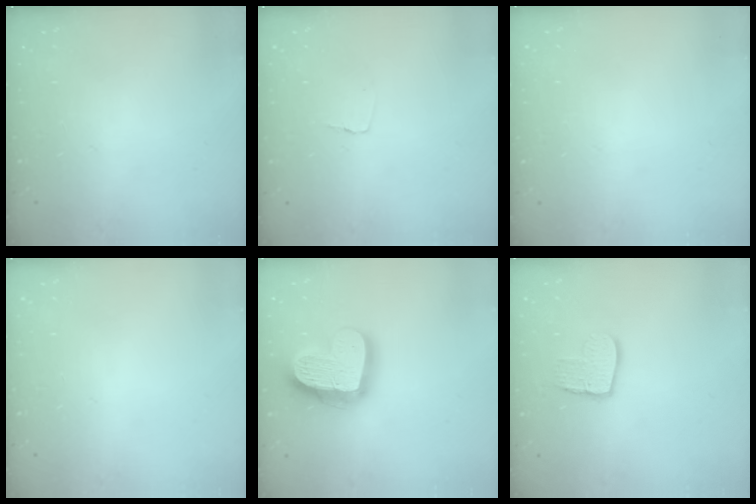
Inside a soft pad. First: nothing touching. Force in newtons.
{"total": 2.6, "press": 2.6, "slide": 0.2}
{"total": 0.0}
{"total": 0.0}
{"total": 20.8, "press": 20.7, "slide": 1.9}
{"total": 9.8, "press": 9.8, "slide": 0.9}